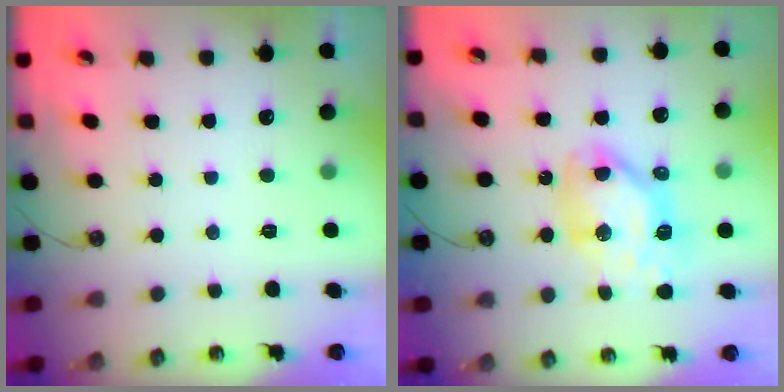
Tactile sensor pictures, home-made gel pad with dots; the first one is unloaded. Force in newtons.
{"total": 12.9, "press": 12.8, "slide": 1.5}